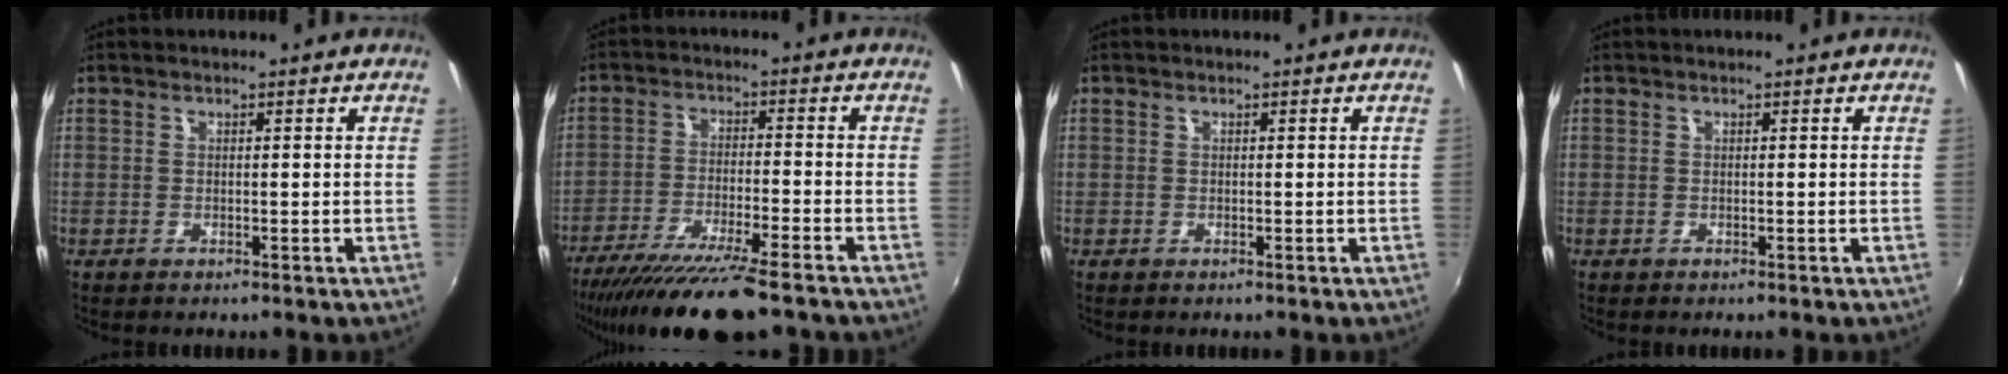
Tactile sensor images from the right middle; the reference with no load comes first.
{"total": 16.1, "force": [-13.0, 1.8, 9.3], "torque": [-0.186, -0.041, -0.217]}
{"total": 0.0}
{"total": 0.0}